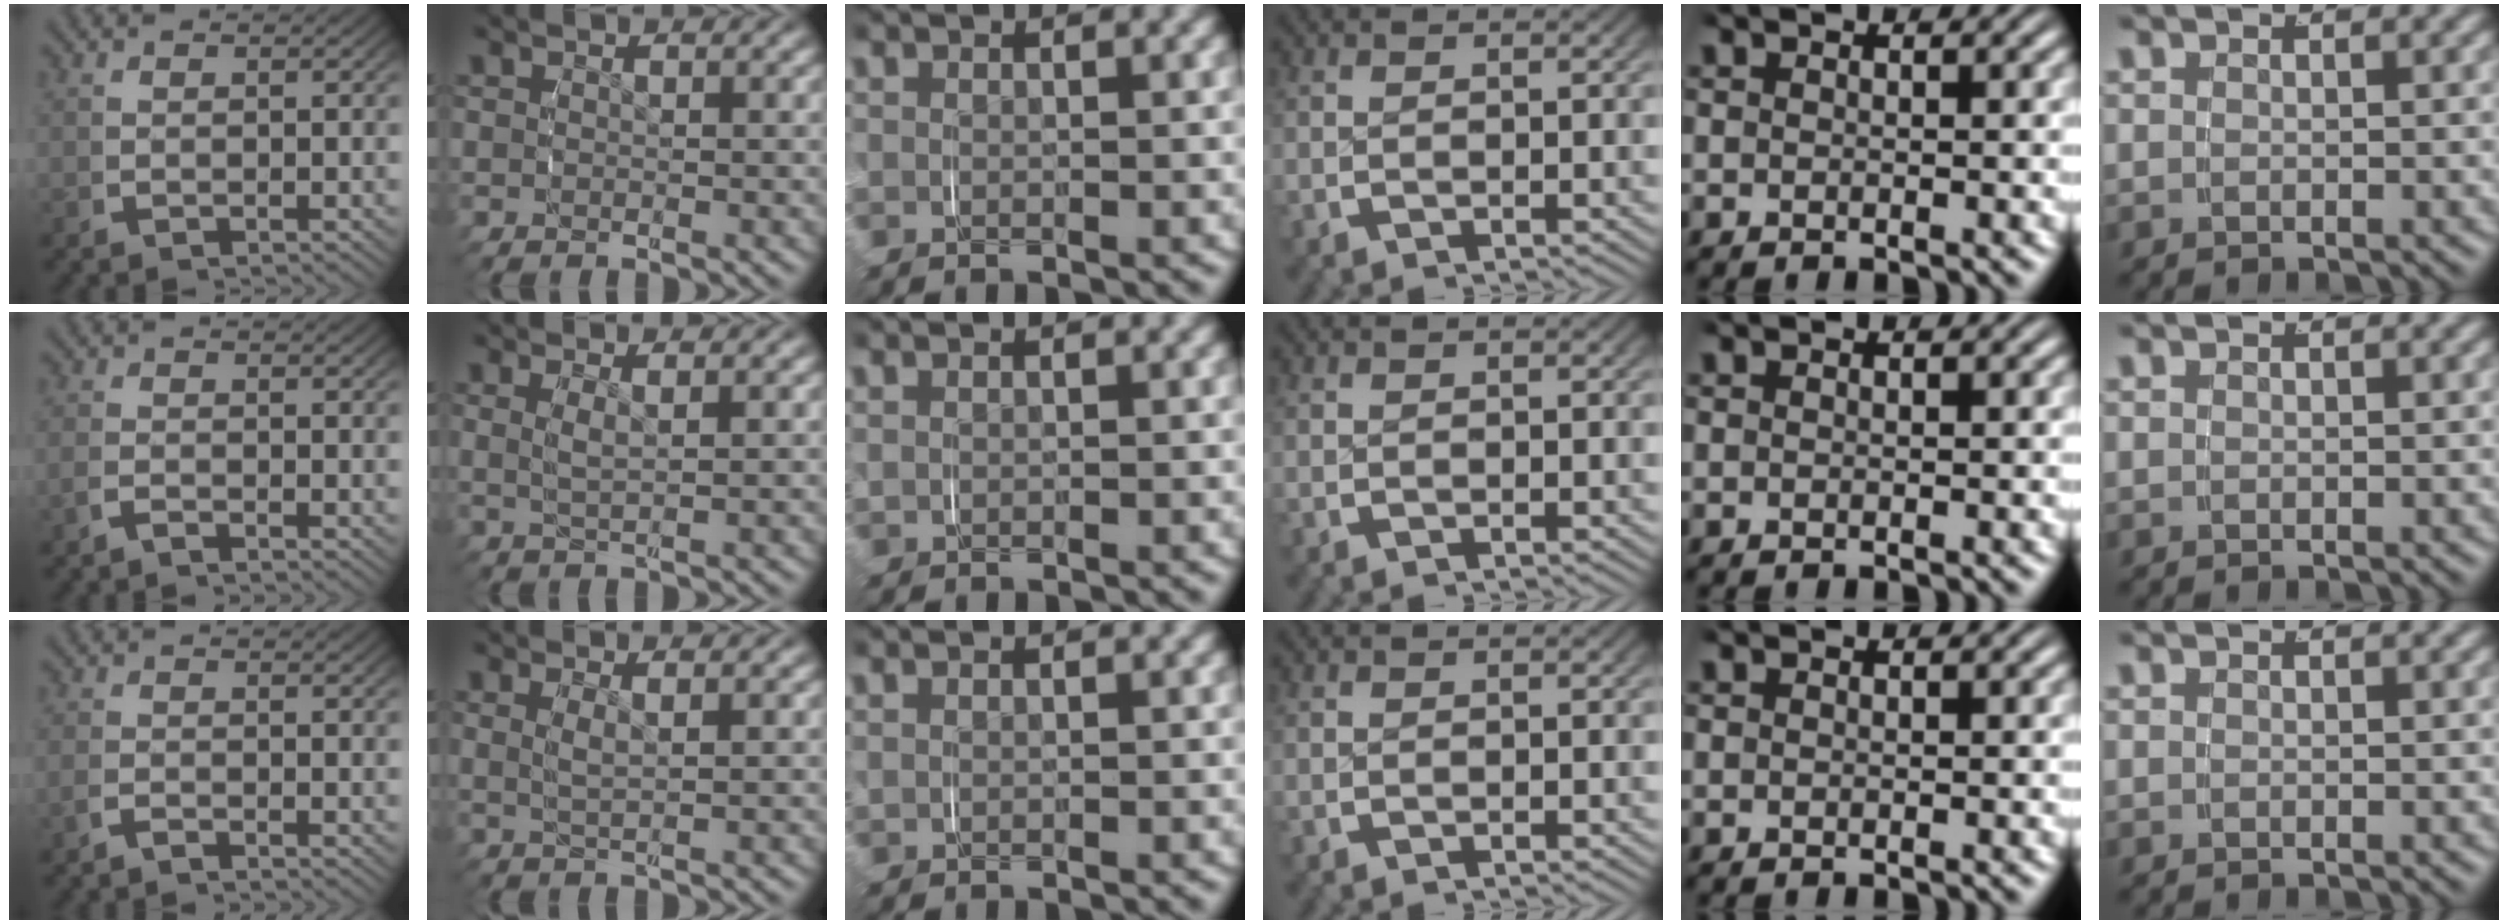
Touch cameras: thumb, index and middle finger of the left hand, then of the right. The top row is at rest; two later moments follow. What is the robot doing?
{"motion": "grasp_and_lifting", "object": "paper"}